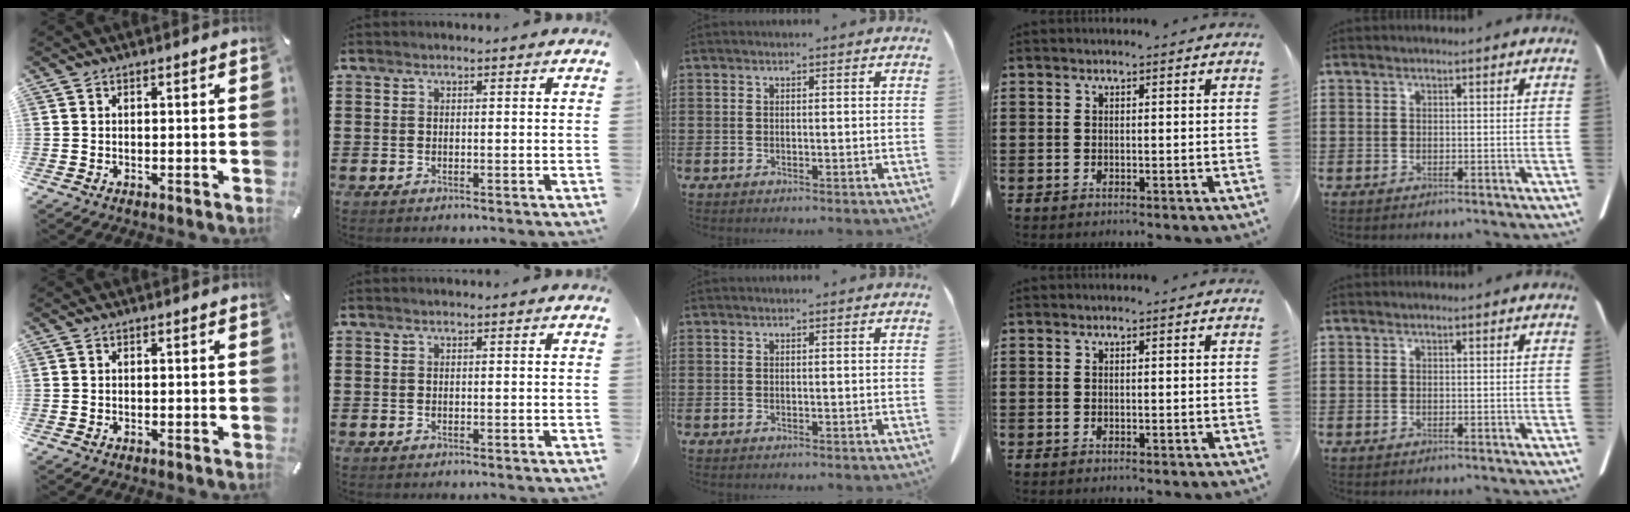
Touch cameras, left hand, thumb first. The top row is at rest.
{}